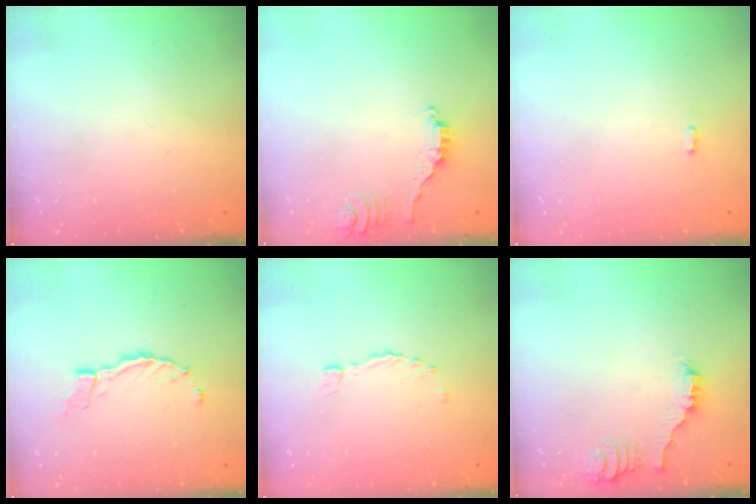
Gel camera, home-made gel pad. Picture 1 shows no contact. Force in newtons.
{"total": 2.8, "press": 2.8, "slide": 0.2}
{"total": 2.6, "press": 2.6, "slide": 0.1}
{"total": 7.9, "press": 7.9, "slide": 0.7}
{"total": 1.1, "press": 0.9, "slide": 0.7}
{"total": 3.5, "press": 3.5, "slide": 0.2}